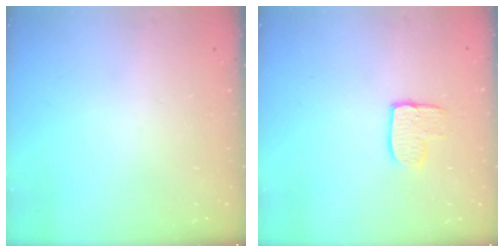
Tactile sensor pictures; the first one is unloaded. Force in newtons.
{"total": 7.0, "press": 7.0, "slide": 0.4}